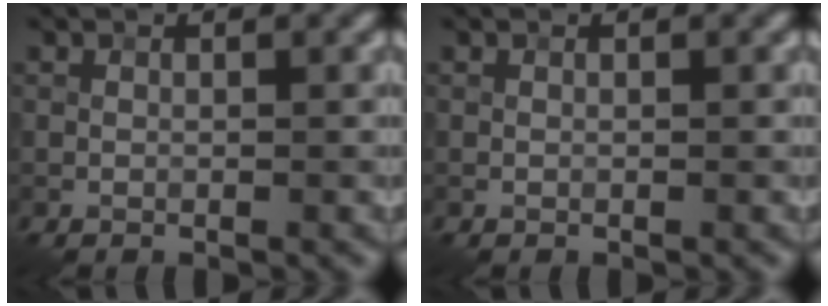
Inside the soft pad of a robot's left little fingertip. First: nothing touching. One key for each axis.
{"total": 0.0}